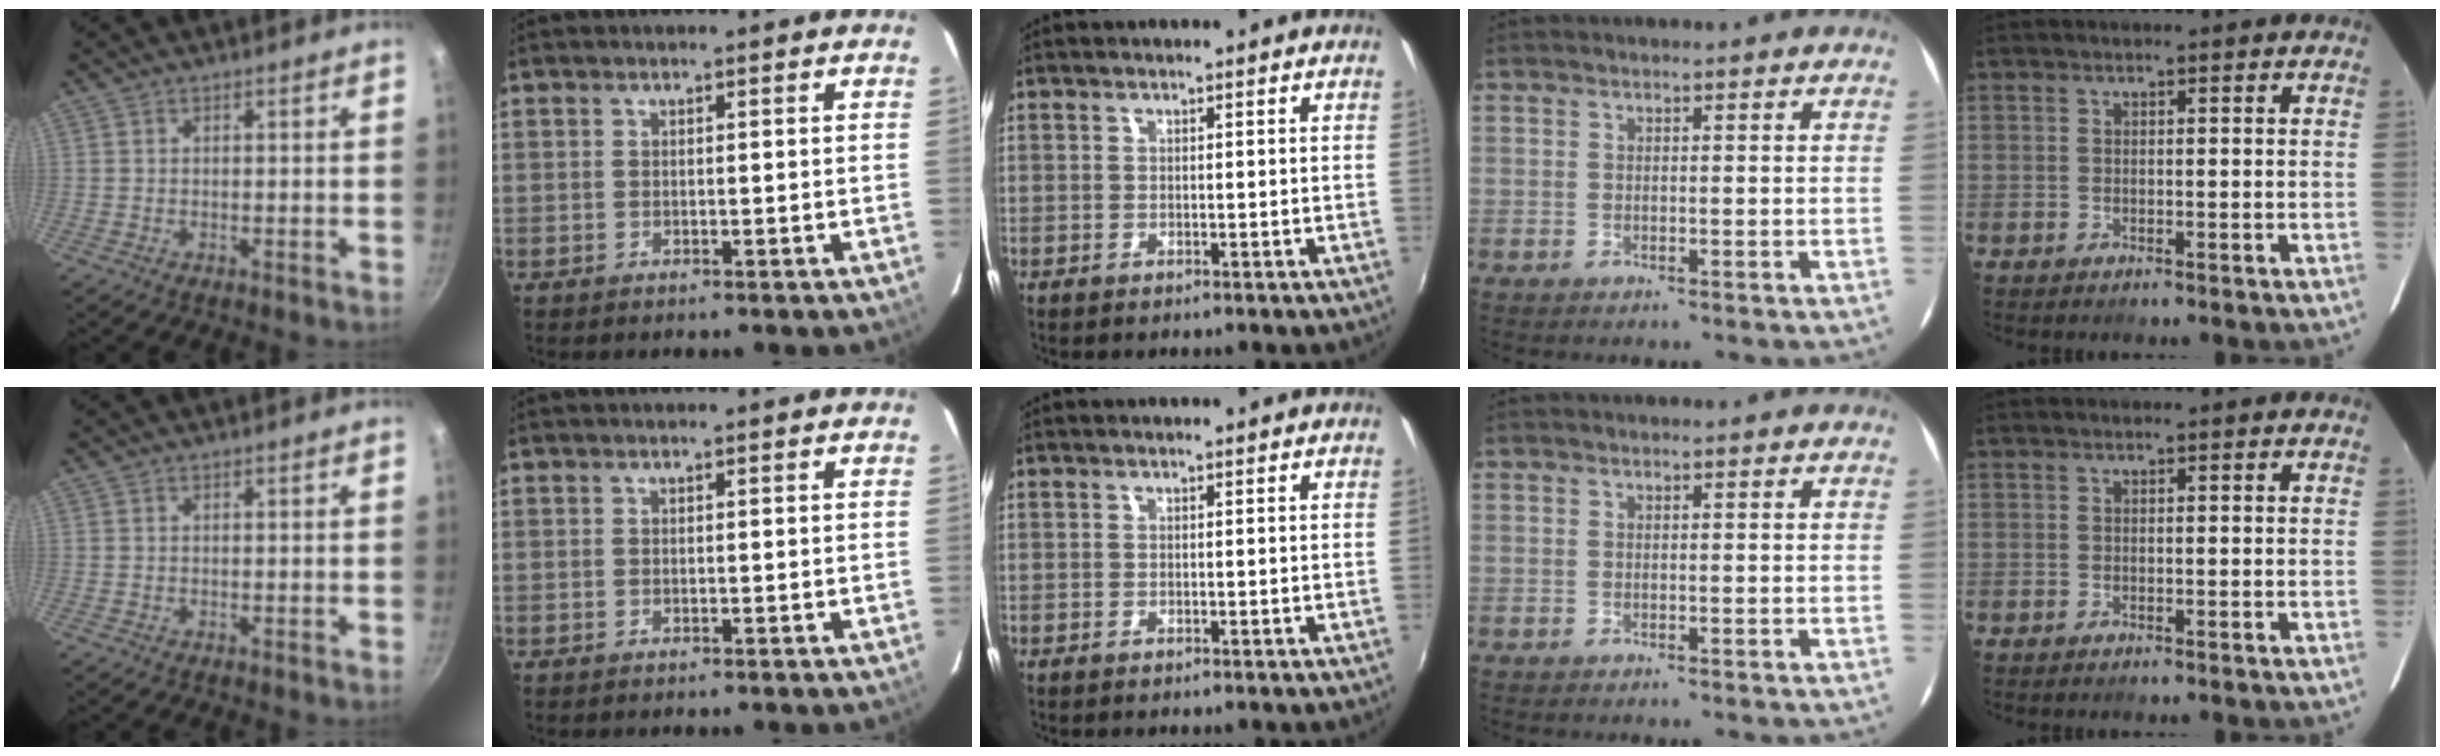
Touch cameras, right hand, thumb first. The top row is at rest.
{}